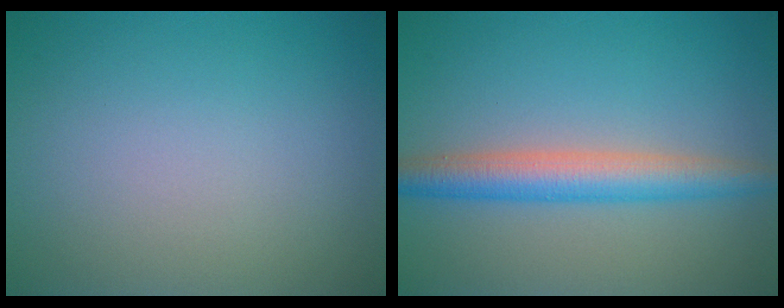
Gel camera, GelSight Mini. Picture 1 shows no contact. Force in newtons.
{"total": 4.5, "press": 4.5, "slide": 0.0}